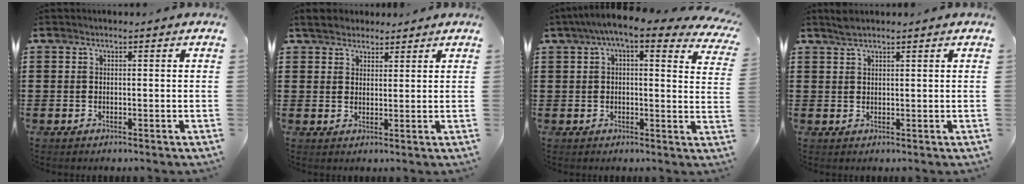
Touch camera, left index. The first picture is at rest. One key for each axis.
{"total": 3.1, "fx": 2.8, "fy": 1.3, "fz": 0.6, "tx": -0.021, "ty": 0.004, "tz": 0.052}
{"total": 6.5, "fx": 4.5, "fy": 0.7, "fz": 4.6, "tx": -0.095, "ty": -0.014, "tz": 0.073}
{"total": 2.5, "fx": 1.7, "fy": 0.2, "fz": 1.8, "tx": -0.037, "ty": 0.001, "tz": 0.031}